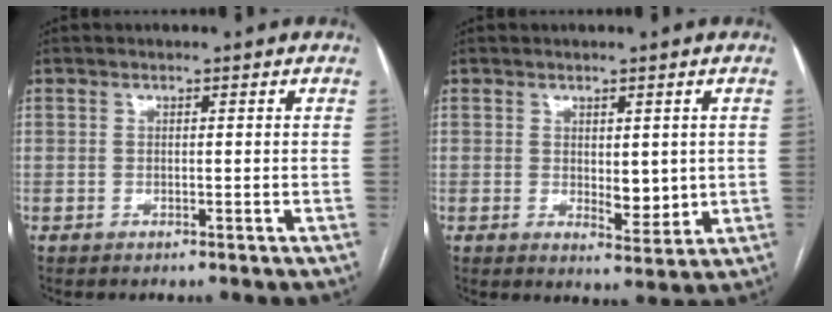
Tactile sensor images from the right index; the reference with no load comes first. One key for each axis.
{"total": 4.4, "fx": 0.4, "fy": 2.2, "fz": 3.8, "tx": -0.054, "ty": -0.013, "tz": 0.015}